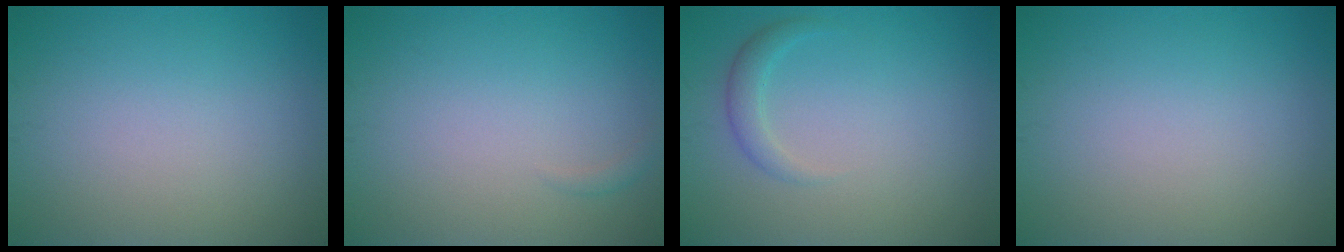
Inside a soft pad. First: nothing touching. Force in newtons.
{"total": 0.5, "press": 0.5, "slide": 0.0}
{"total": 1.6, "press": 1.6, "slide": 0.1}
{"total": 0.0}